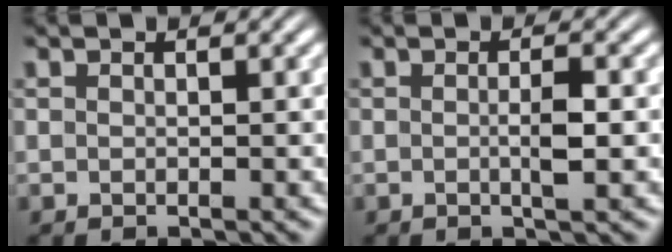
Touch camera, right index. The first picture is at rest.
{"total": 2.0, "force": [-0.4, 0.1, 2.0], "torque": [-0.029, 0.000, -0.011]}